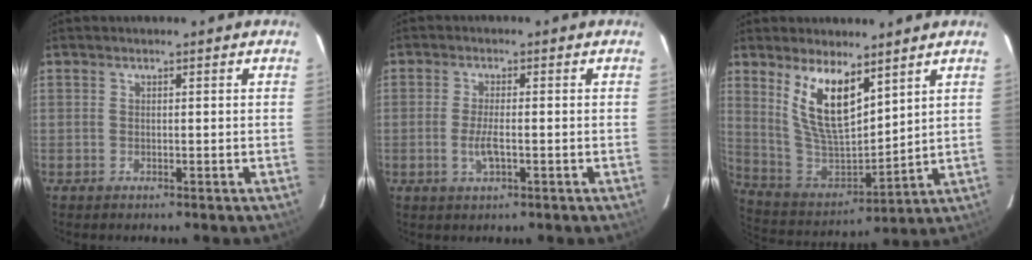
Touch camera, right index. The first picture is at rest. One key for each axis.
{"total": 4.0, "fx": -1.2, "fy": 1.2, "fz": 3.6, "tx": -0.075, "ty": -0.005, "tz": -0.023}
{"total": 13.5, "fx": 7.6, "fy": 5.1, "fz": 9.9, "tx": -0.192, "ty": -0.007, "tz": 0.163}